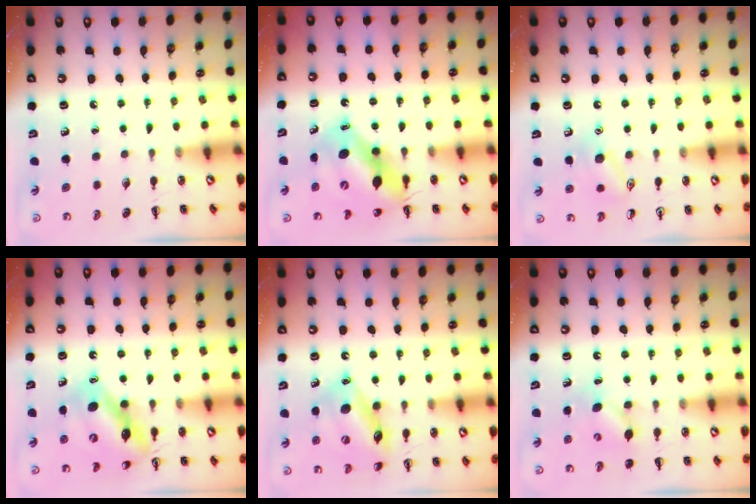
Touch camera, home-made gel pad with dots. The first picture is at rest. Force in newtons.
{"total": 12.9, "press": 12.4, "slide": 3.4}
{"total": 9.9, "press": 9.9, "slide": 0.8}
{"total": 11.0, "press": 10.5, "slide": 3.4}
{"total": 15.4, "press": 15.1, "slide": 3.2}
{"total": 6.1, "press": 6.0, "slide": 1.4}